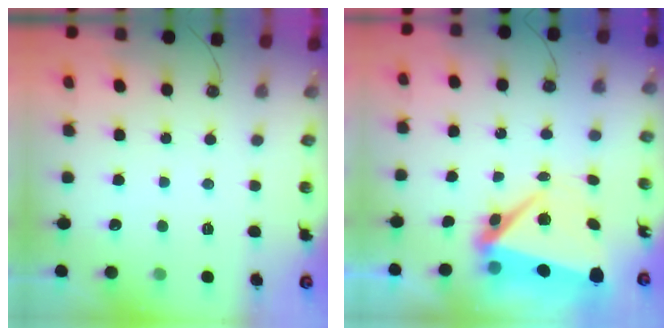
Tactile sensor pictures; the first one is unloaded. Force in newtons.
{"total": 10.0, "press": 9.9, "slide": 0.8}